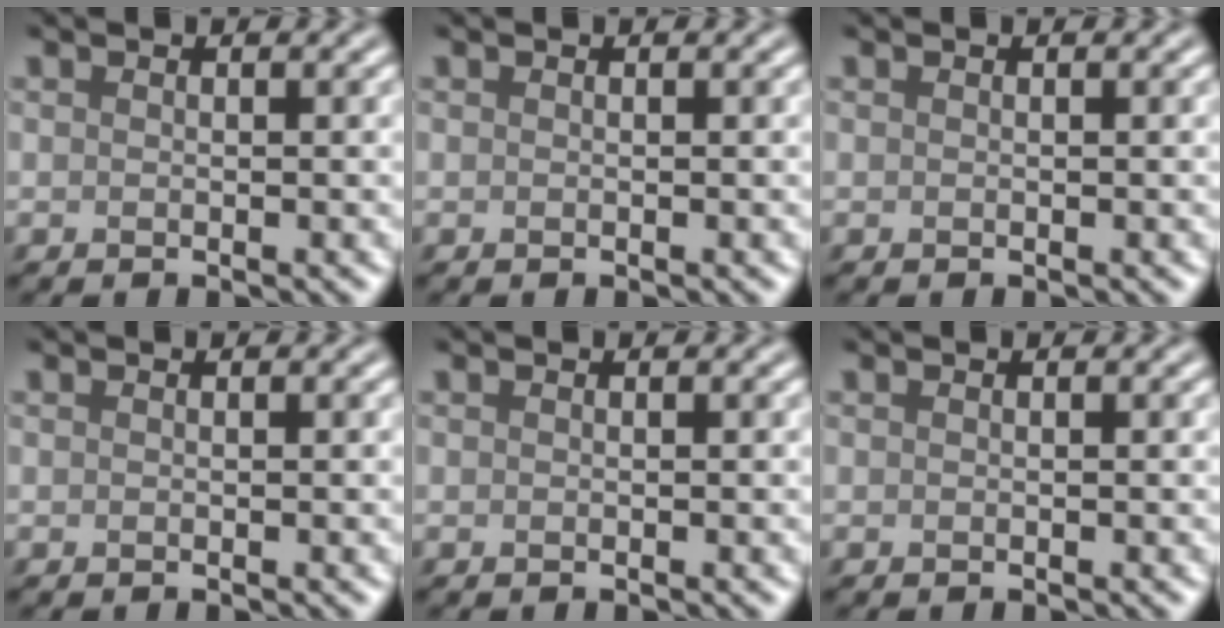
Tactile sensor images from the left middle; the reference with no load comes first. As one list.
[{"total": 0.0}, {"total": 0.0}, {"total": 0.0}, {"total": 0.0}, {"total": 0.0}]